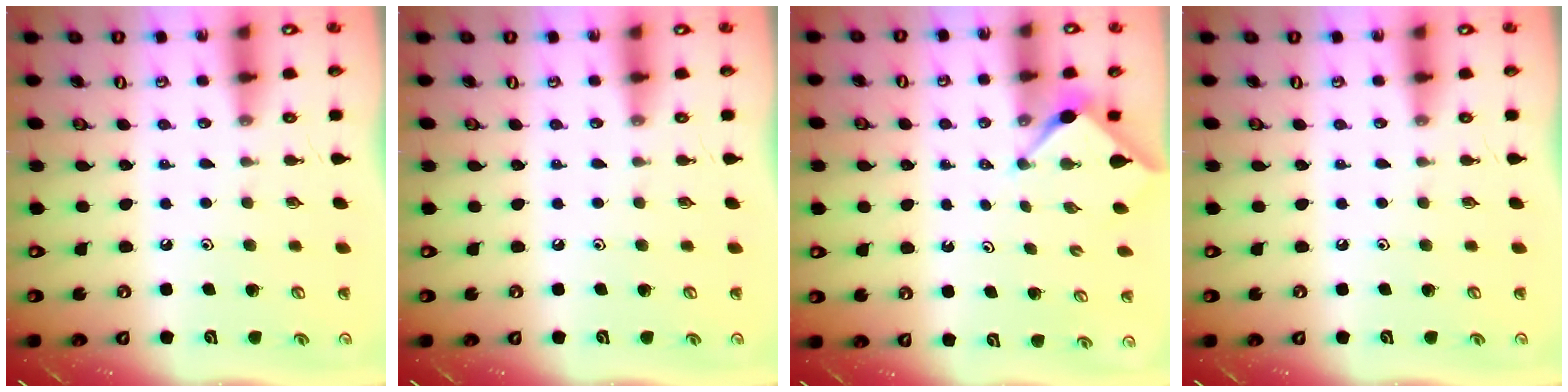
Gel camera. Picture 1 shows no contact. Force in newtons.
{"total": 0.0}
{"total": 2.9, "press": 2.9, "slide": 0.4}
{"total": 0.0}